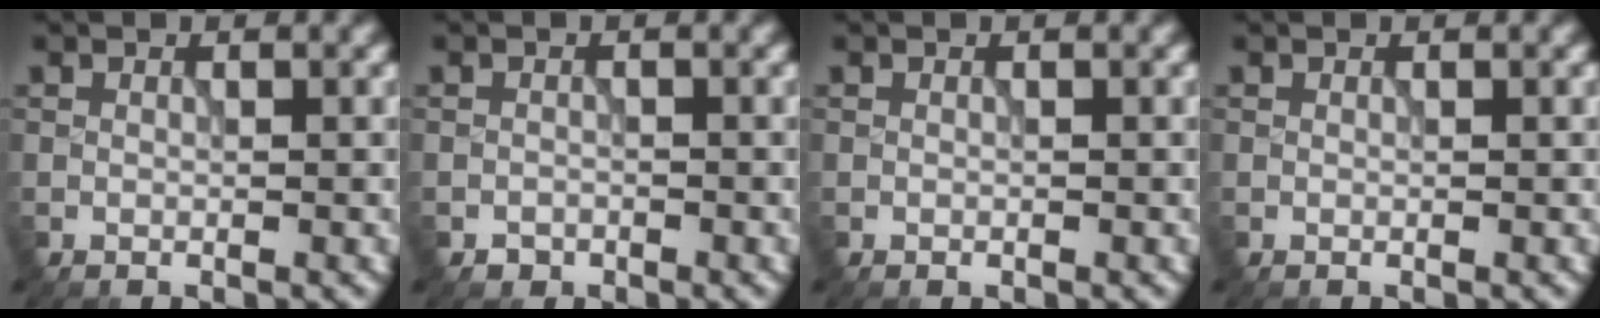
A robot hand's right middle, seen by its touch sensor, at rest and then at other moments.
{"total": 0.8, "force": [-0.6, 0.5, 0.0], "torque": [0.004, -0.003, -0.010]}
{"total": 0.0}
{"total": 0.0}